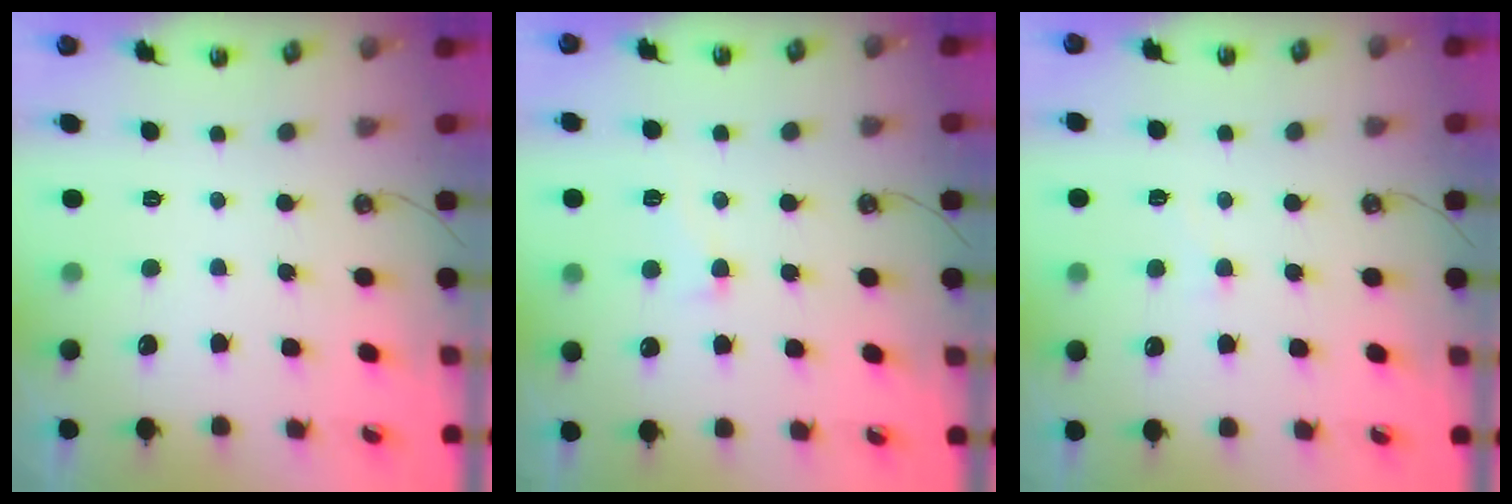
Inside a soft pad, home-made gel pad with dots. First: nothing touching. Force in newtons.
{"total": 3.5, "press": 3.1, "slide": 1.6}
{"total": 2.7, "press": 2.6, "slide": 0.4}